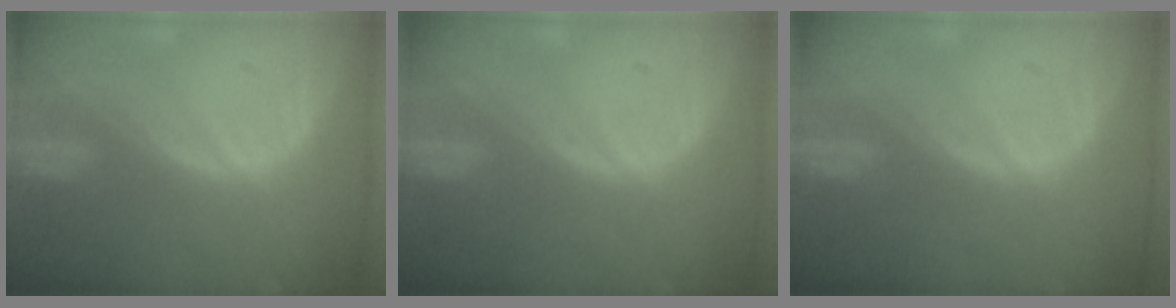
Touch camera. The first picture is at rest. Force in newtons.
{"total": 0.0}
{"total": 0.0}